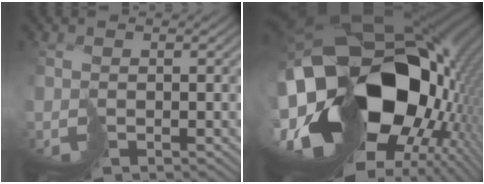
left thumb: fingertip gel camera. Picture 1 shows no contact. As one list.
[{"total": 20.9, "force": [-2.3, 14.8, 14.6], "torque": [-0.290, -0.038, -0.012]}]